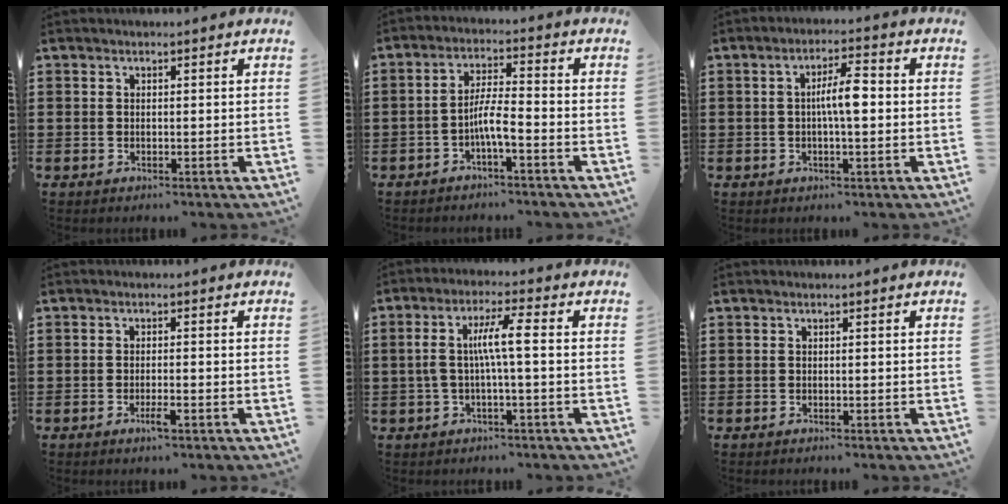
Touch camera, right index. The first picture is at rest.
{"total": 4.5, "force": [-2.2, 0.7, 3.9], "torque": [-0.084, 0.002, -0.046]}
{"total": 5.1, "force": [0.0, 1.2, 5.0], "torque": [-0.090, 0.008, -0.003]}
{"total": 2.3, "force": [-1.3, 0.2, 1.9], "torque": [-0.039, -0.005, -0.025]}
{"total": 6.3, "force": [-0.2, 0.7, 6.3], "torque": [-0.126, 0.000, -0.012]}
{"total": 0.0}